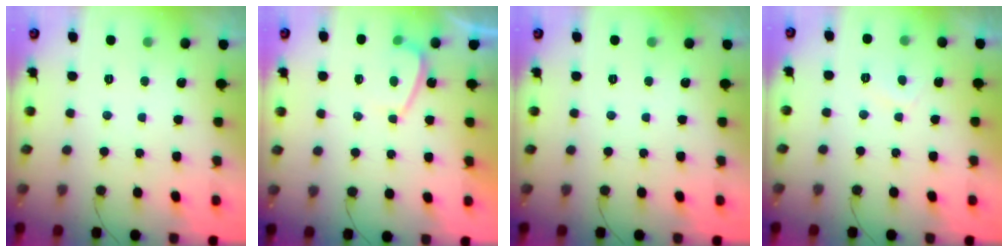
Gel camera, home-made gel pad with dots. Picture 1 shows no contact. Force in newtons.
{"total": 2.2, "press": 2.1, "slide": 0.6}
{"total": 0.0}
{"total": 2.2, "press": 2.1, "slide": 0.5}